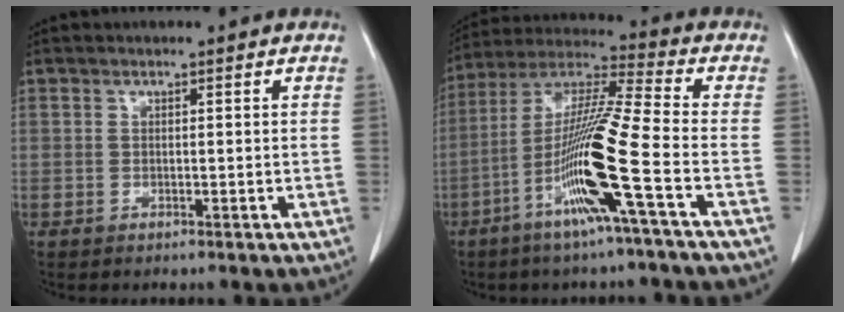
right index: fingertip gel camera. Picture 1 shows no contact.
{"total": 15.1, "force": [-5.6, -1.5, 13.9], "torque": [-0.277, -0.011, -0.114]}